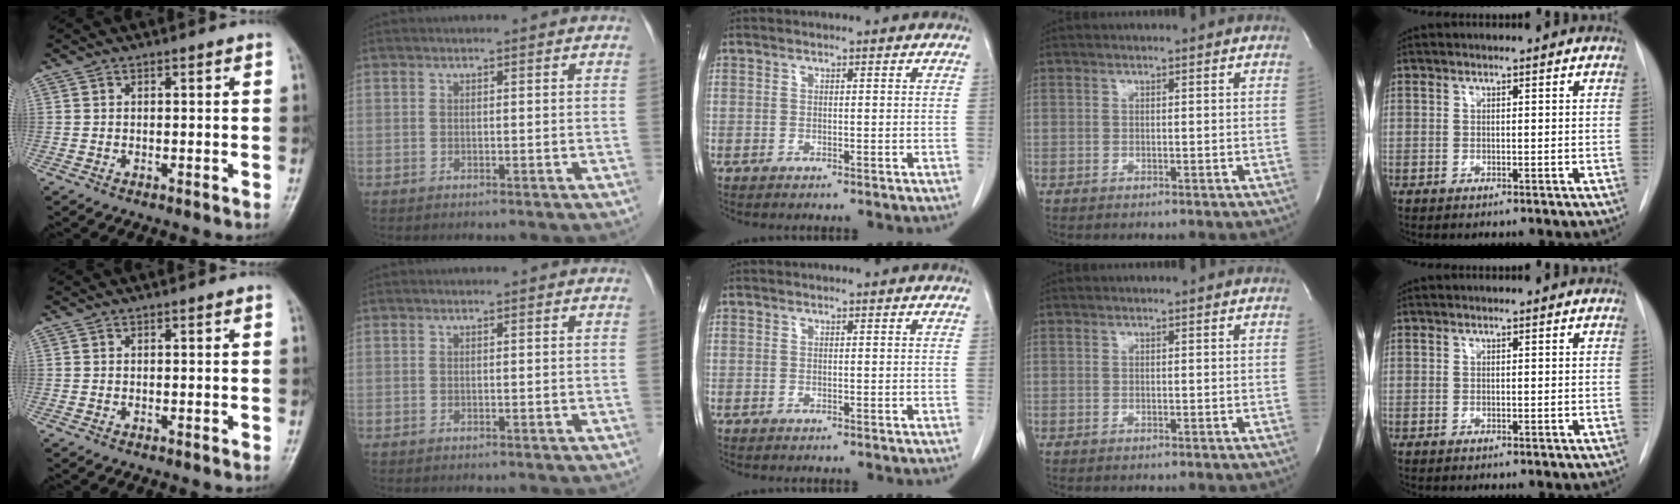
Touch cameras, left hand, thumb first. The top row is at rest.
{}